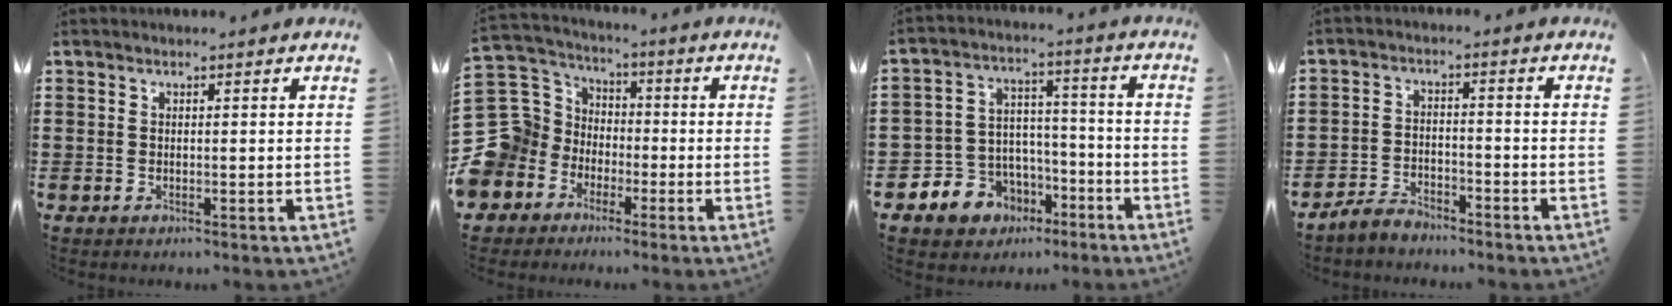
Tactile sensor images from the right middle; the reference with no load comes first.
{"total": 12.1, "force": [-2.9, 11.4, 2.6], "torque": [-0.133, -0.006, -0.049]}
{"total": 6.5, "force": [-3.8, 5.2, 0.2], "torque": [-0.031, 0.012, -0.073]}
{"total": 3.6, "force": [-3.5, 0.9, 0.5], "torque": [-0.019, 0.007, -0.074]}